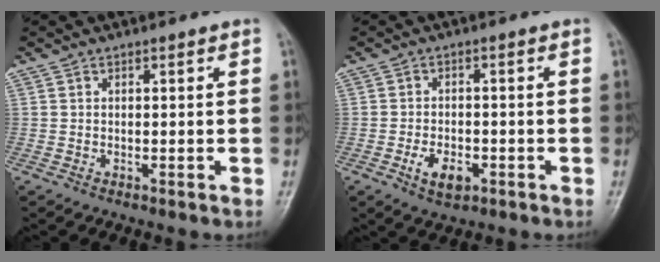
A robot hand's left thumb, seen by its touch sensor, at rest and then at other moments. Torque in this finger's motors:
{"motor_torque": [-0.06, 0.16, 0.11, 0.05, 0.00]}